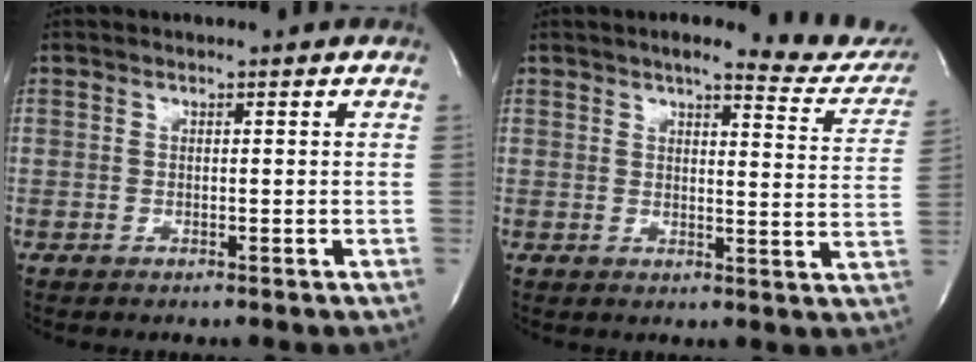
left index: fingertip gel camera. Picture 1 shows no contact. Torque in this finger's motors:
{"motor_torque": [-0.55, -0.71, 0.09, 0.00]}